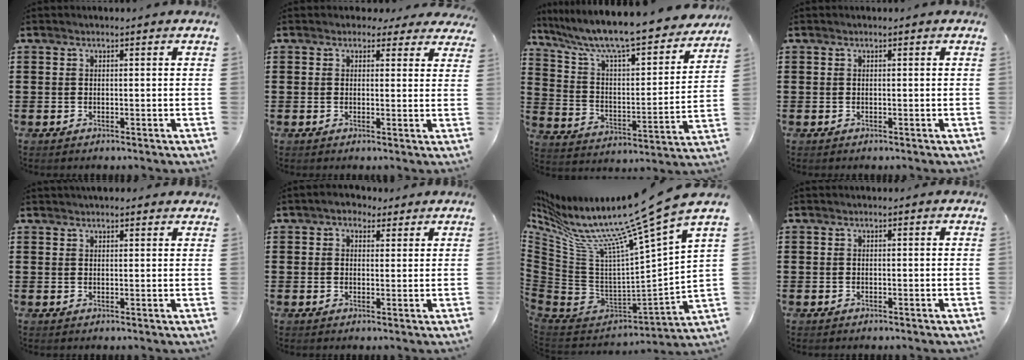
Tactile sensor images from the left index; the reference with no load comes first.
{"total": 2.1, "force": [1.6, 1.1, 0.7], "torque": [-0.012, 0.005, 0.027]}
{"total": 8.6, "force": [7.6, 0.4, 3.9], "torque": [-0.110, -0.063, 0.125]}
{"total": 0.0}
{"total": 1.9, "force": [1.8, 0.4, 0.5], "torque": [-0.013, 0.003, 0.035]}
{"total": 2.2, "force": [1.4, 1.5, 0.7], "torque": [-0.020, 0.010, 0.025]}
{"total": 13.2, "force": [10.0, 0.9, 8.7], "torque": [-0.174, -0.080, 0.146]}
{"total": 0.0}